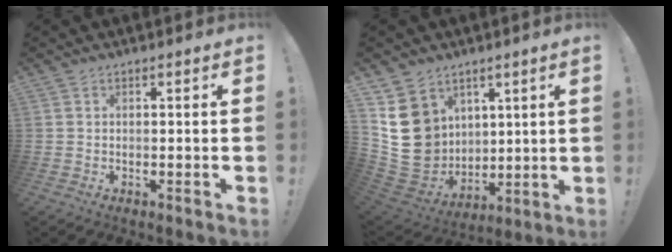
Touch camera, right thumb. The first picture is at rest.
{"total": 15.9, "force": [5.4, 13.7, 6.0], "torque": [-0.117, -0.038, 0.123]}